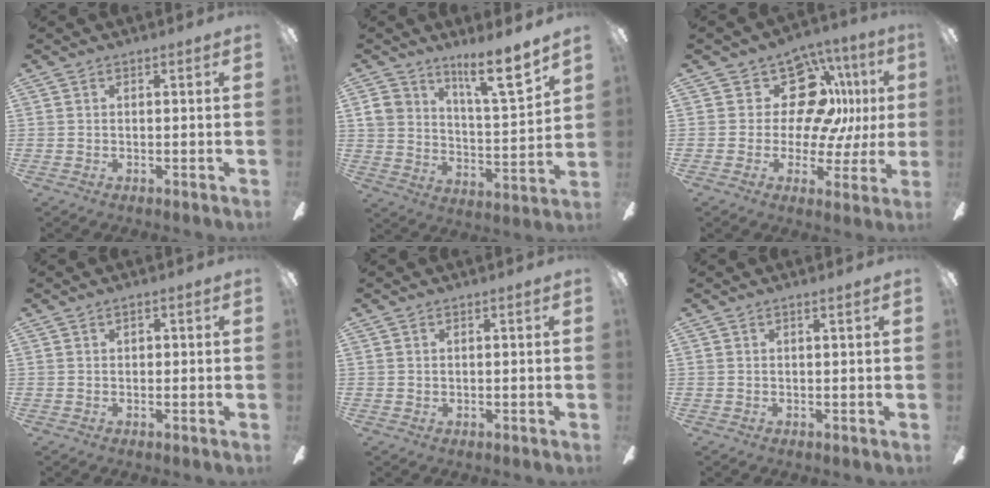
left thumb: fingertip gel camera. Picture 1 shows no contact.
{"total": 14.1, "force": [10.1, 4.8, 8.6], "torque": [-0.127, -0.061, 0.171]}
{"total": 16.2, "force": [5.7, 11.5, 9.9], "torque": [-0.146, -0.020, 0.112]}
{"total": 1.5, "force": [0.7, 0.8, 1.0], "torque": [-0.012, 0.001, 0.011]}
{"total": 0.8, "force": [0.4, 0.6, 0.4], "torque": [-0.008, 0.003, 0.008]}
{"total": 1.0, "force": [0.7, -0.1, 0.8], "torque": [-0.016, -0.001, 0.012]}